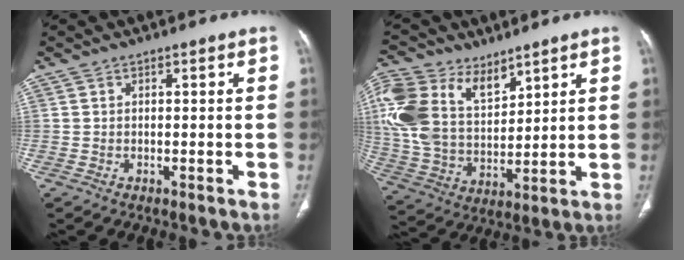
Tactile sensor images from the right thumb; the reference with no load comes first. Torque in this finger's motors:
{"motor_torque": [-0.01, 0.56, 0.91, 0.97, 0.49]}